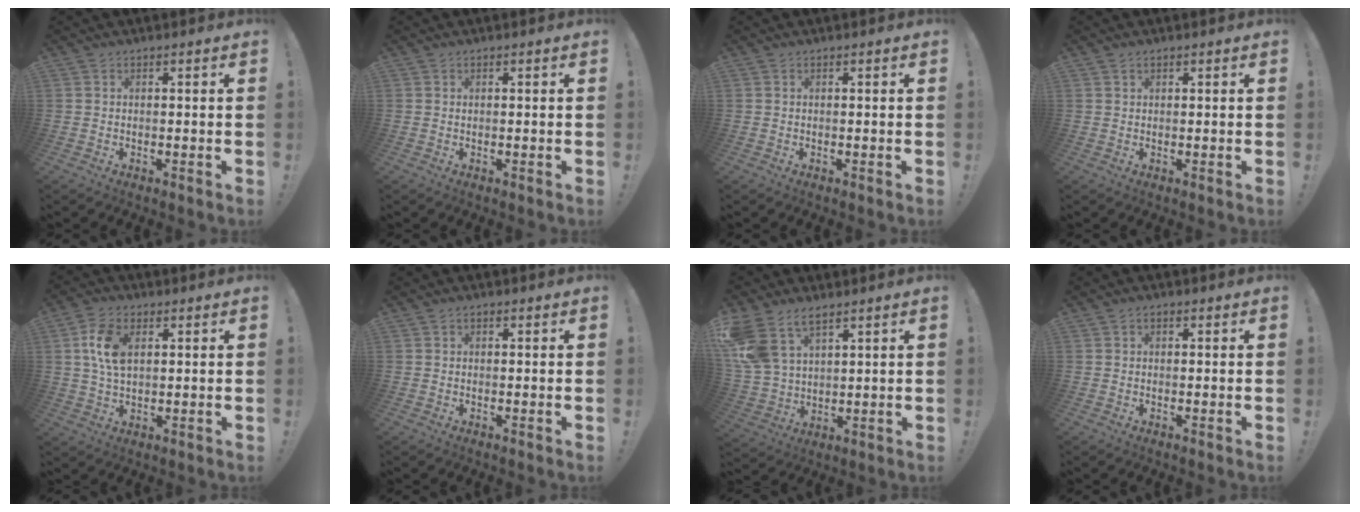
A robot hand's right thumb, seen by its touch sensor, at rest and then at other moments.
{"total": 0.0}
{"total": 0.0}
{"total": 1.0, "force": [0.7, 0.6, 0.3], "torque": [-0.004, 0.000, 0.012]}
{"total": 9.6, "force": [2.6, 5.7, 7.3], "torque": [-0.149, 0.003, 0.048]}
{"total": 0.5, "force": [0.1, 0.5, 0.2], "torque": [0.002, -0.001, 0.000]}
{"total": 11.5, "force": [7.6, 6.2, 6.0], "torque": [-0.138, -0.035, 0.151]}
{"total": 0.8, "force": [0.0, 0.7, 0.4], "torque": [-0.003, 0.000, -0.001]}